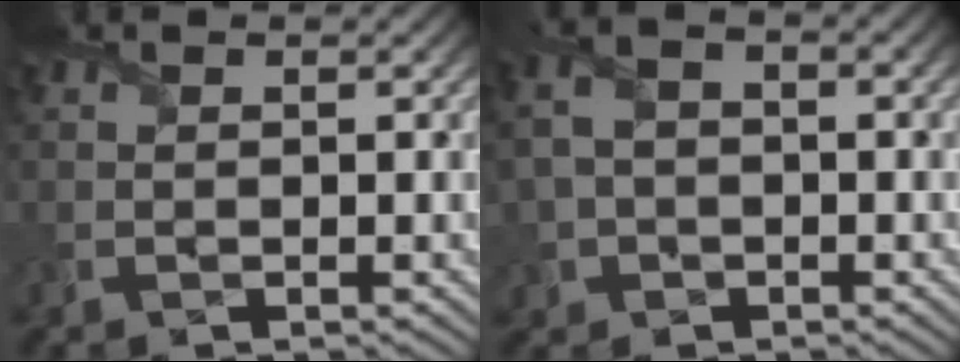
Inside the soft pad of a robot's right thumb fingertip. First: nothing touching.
{"total": 5.2, "force": [-0.4, 3.9, 3.4], "torque": [-0.093, 0.005, -0.003]}